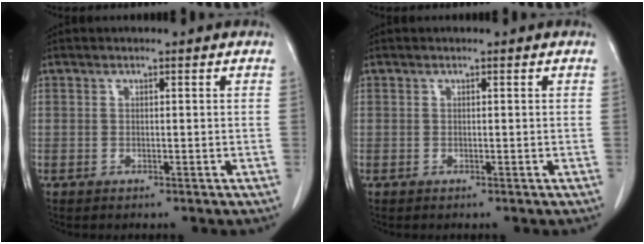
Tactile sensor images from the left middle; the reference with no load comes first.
{"total": 0.0}